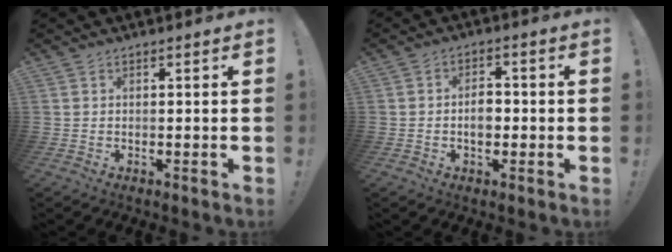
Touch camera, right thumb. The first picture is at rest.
{"total": 5.2, "force": [-1.0, 3.5, 3.6], "torque": [-0.036, 0.004, -0.025]}